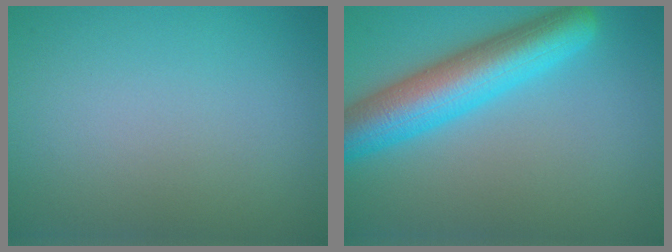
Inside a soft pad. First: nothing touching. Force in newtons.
{"total": 7.7, "press": 7.7, "slide": 0.4}